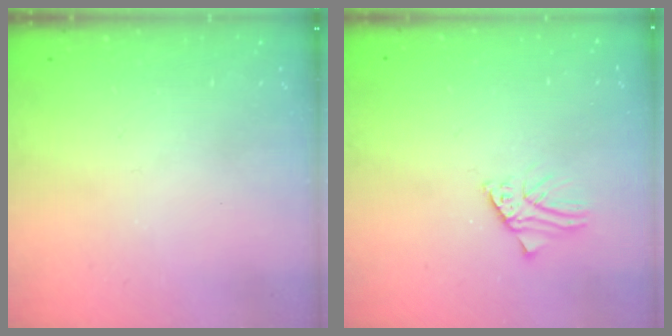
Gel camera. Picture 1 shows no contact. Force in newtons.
{"total": 1.6, "press": 1.6, "slide": 0.2}